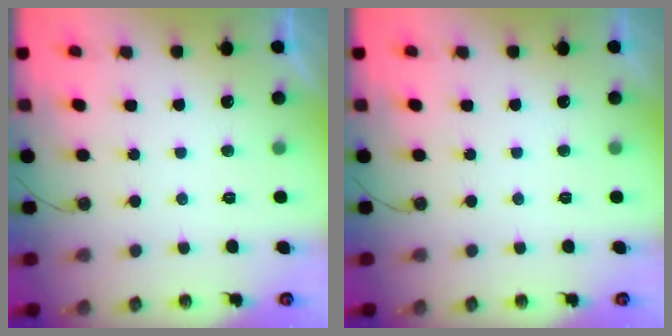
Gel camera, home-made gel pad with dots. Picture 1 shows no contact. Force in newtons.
{"total": 0.0}